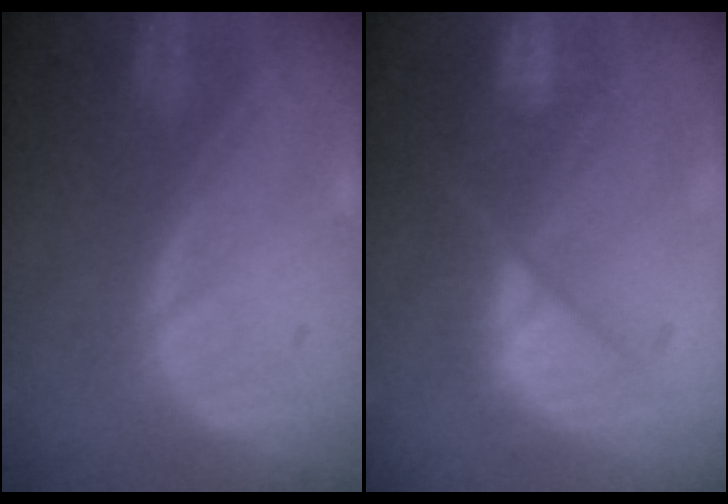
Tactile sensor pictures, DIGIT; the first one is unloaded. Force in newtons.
{"total": 9.4, "press": 7.9, "slide": 5.0}